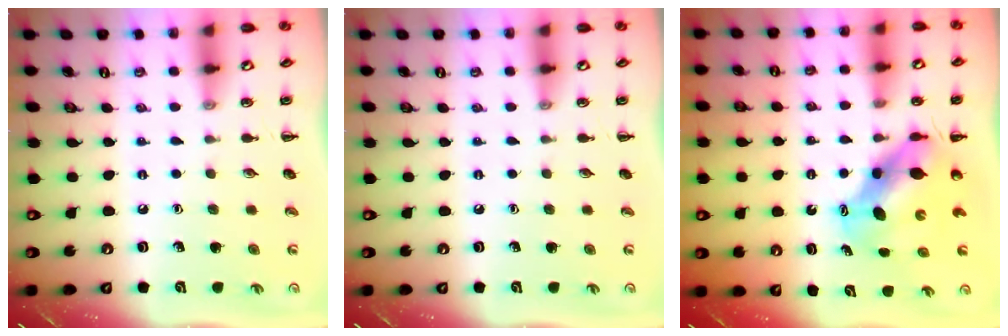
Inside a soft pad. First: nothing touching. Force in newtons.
{"total": 0.0}
{"total": 7.3, "press": 7.0, "slide": 2.0}